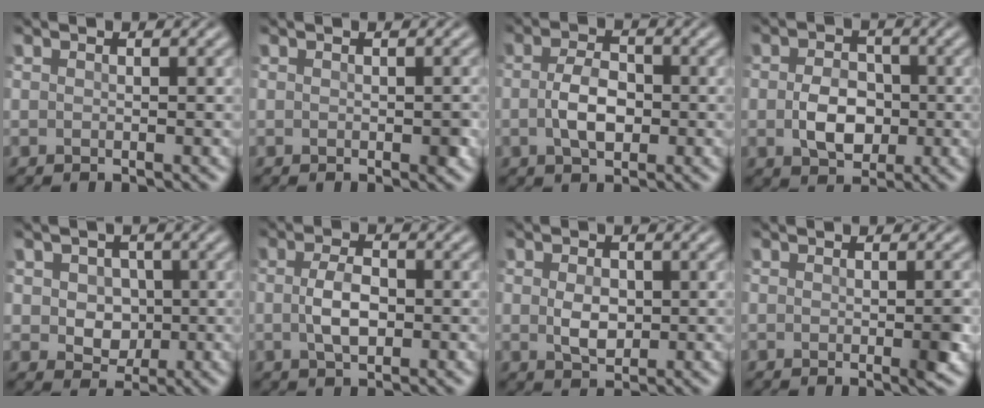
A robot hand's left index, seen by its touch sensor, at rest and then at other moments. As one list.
[{"total": 0.8, "force": [-0.1, 0.4, 0.6], "torque": [-0.008, -0.004, 0.000]}, {"total": 3.6, "force": [-0.4, 2.1, 2.9], "torque": [-0.060, 0.001, -0.010]}, {"total": 4.1, "force": [-0.6, 3.0, 2.8], "torque": [-0.053, -0.002, -0.014]}, {"total": 3.2, "force": [0.2, 2.7, 1.8], "torque": [-0.031, -0.002, -0.002]}, {"total": 3.1, "force": [-0.2, 1.6, 2.7], "torque": [-0.057, -0.001, -0.005]}, {"total": 2.7, "force": [0.1, 1.8, 2.0], "torque": [-0.041, -0.002, 0.002]}, {"total": 1.5, "force": [-0.2, 0.2, 1.5], "torque": [-0.020, -0.003, -0.004]}]